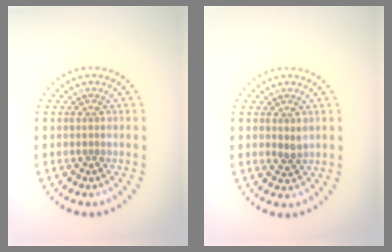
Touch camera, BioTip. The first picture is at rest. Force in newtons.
{"total": 0.9, "press": 0.8, "slide": 0.4}